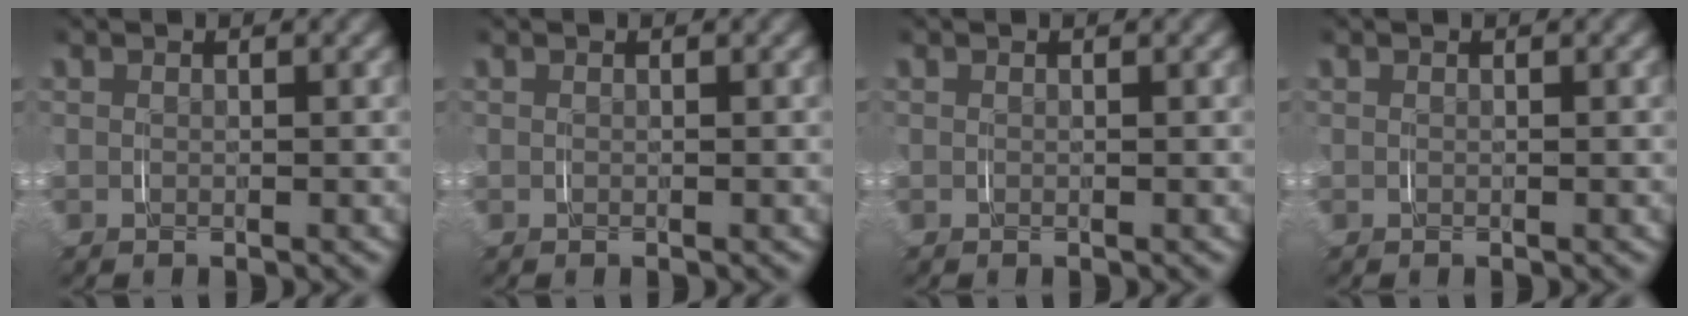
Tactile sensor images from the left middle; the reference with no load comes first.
{"total": 0.0}
{"total": 0.0}
{"total": 0.0}